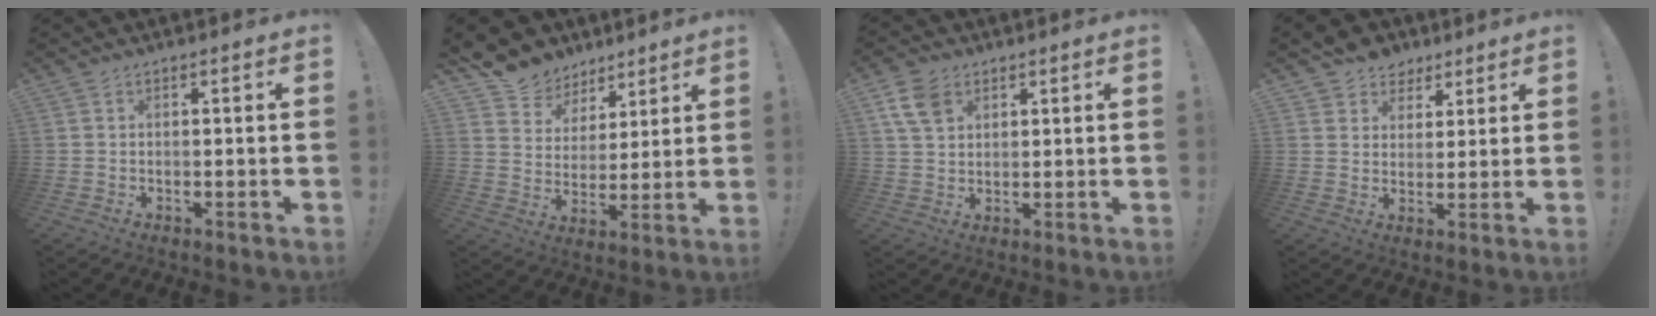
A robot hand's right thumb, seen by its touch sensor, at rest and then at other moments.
{"total": 9.5, "force": [6.4, 6.9, 1.0], "torque": [-0.025, -0.050, 0.128]}
{"total": 8.0, "force": [4.0, 5.3, 4.4], "torque": [-0.088, -0.005, 0.079]}
{"total": 6.7, "force": [3.7, 5.6, 0.7], "torque": [-0.012, -0.024, 0.075]}